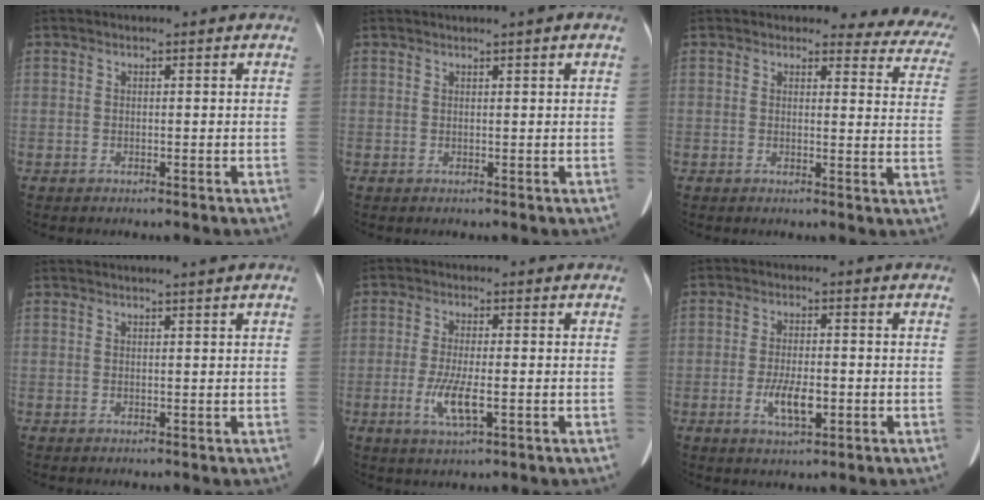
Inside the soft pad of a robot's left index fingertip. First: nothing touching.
{"total": 1.8, "force": [1.2, -0.2, 1.3], "torque": [-0.023, 0.015, 0.020]}
{"total": 10.7, "force": [10.1, 3.3, 1.5], "torque": [0.028, -0.059, 0.066]}
{"total": 2.4, "force": [2.0, -0.5, 1.3], "torque": [-0.016, 0.012, 0.031]}
{"total": 5.2, "force": [-1.4, 1.0, 4.9], "torque": [-0.106, -0.010, -0.024]}
{"total": 5.1, "force": [-1.6, 1.7, 4.5], "torque": [-0.090, -0.004, -0.023]}